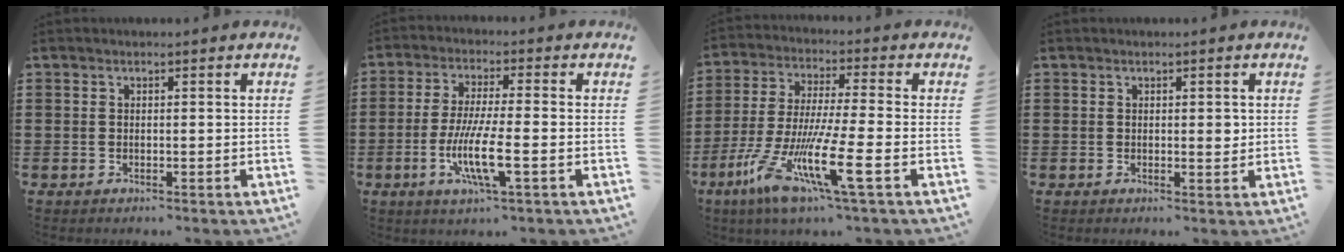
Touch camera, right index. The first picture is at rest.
{"total": 8.7, "force": [-2.8, 1.2, 8.2], "torque": [-0.169, -0.020, -0.055]}
{"total": 14.1, "force": [-6.5, 2.0, 12.3], "torque": [-0.265, -0.013, -0.119]}
{"total": 1.7, "force": [0.3, 0.8, 1.5], "torque": [-0.021, 0.002, 0.002]}